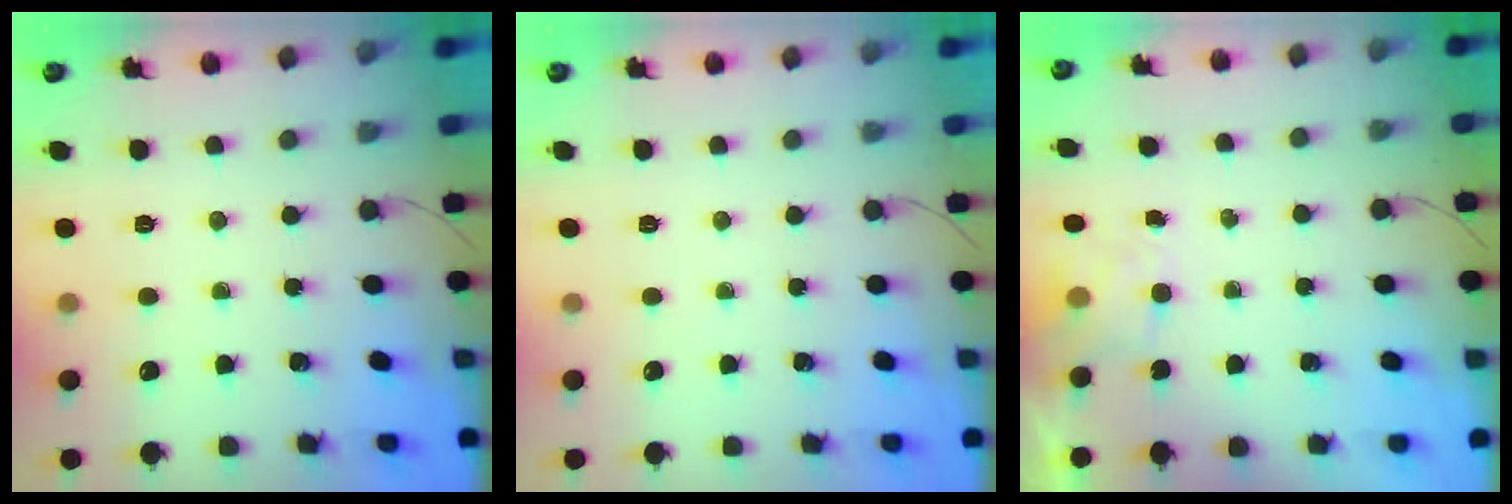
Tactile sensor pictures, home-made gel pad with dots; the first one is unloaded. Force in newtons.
{"total": 0.0}
{"total": 3.9, "press": 3.8, "slide": 1.0}